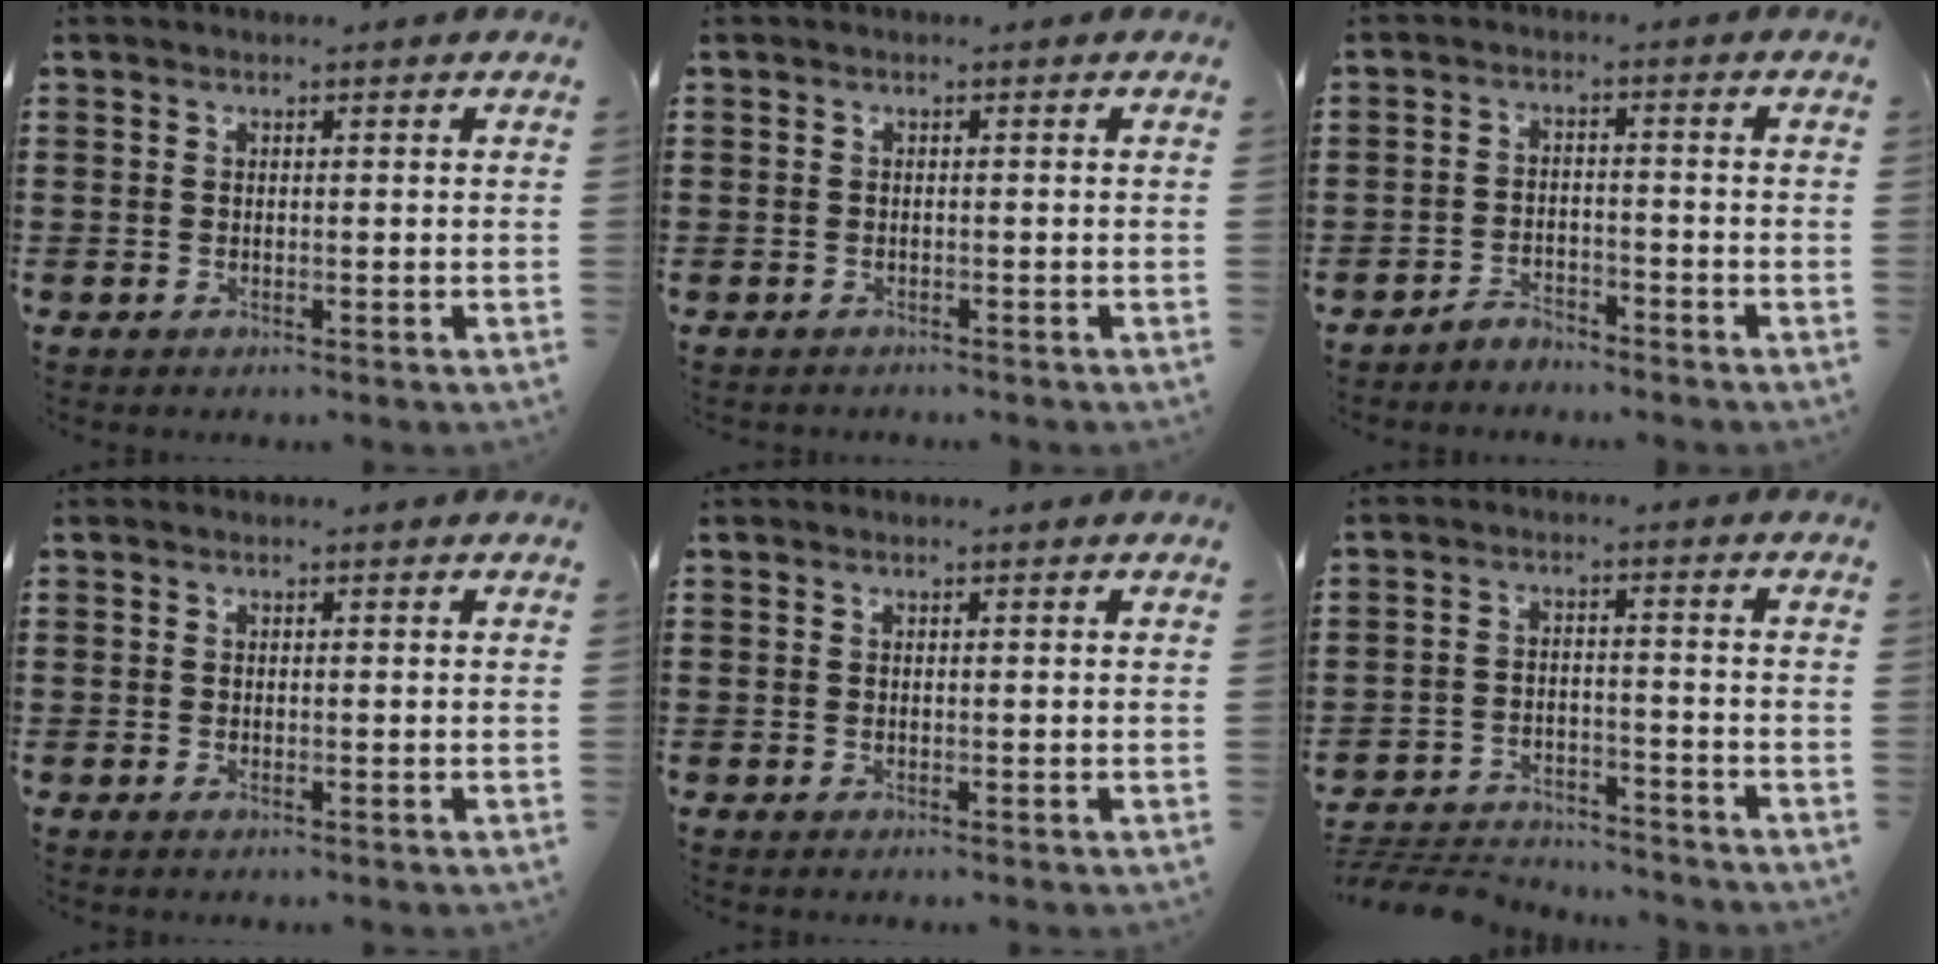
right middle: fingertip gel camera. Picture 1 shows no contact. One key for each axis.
{"total": 0.8, "fx": -0.6, "fy": 0.4, "fz": -0.2, "tx": 0.003, "ty": 0.005, "tz": -0.015}
{"total": 3.0, "fx": -3.0, "fy": 0.6, "fz": -0.1, "tx": -0.007, "ty": 0.004, "tz": -0.064}
{"total": 0.0}
{"total": 0.0}
{"total": 5.2, "fx": -5.1, "fy": 0.9, "fz": 0.6, "tx": -0.014, "ty": 0.008, "tz": -0.106}